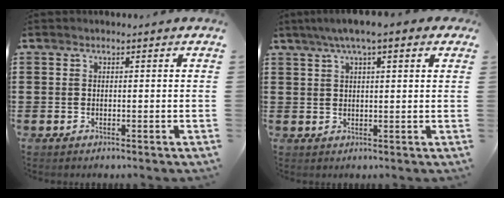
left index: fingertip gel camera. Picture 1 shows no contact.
{"total": 5.2, "force": [3.1, 0.7, 4.1], "torque": [-0.085, 0.009, 0.053]}